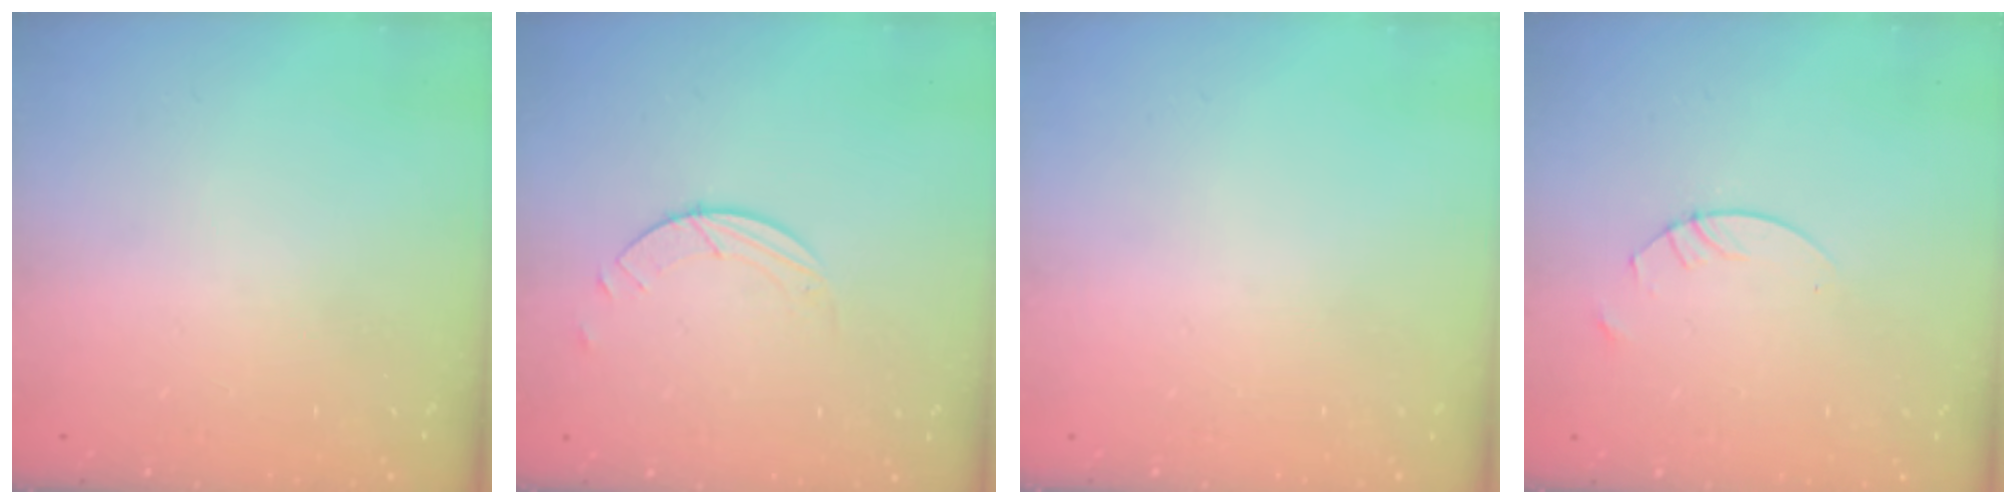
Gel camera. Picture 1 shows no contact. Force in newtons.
{"total": 2.0, "press": 2.0, "slide": 0.2}
{"total": 0.0}
{"total": 2.4, "press": 2.4, "slide": 0.1}